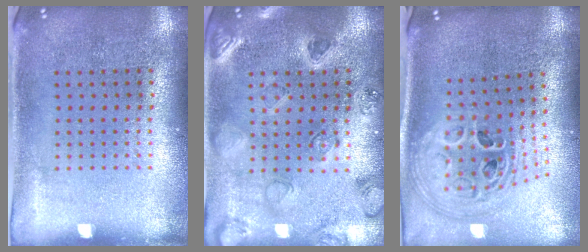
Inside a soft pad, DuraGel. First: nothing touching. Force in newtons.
{"total": 0.8, "press": 0.7, "slide": 0.3}
{"total": 2.8, "press": 2.0, "slide": 1.9}